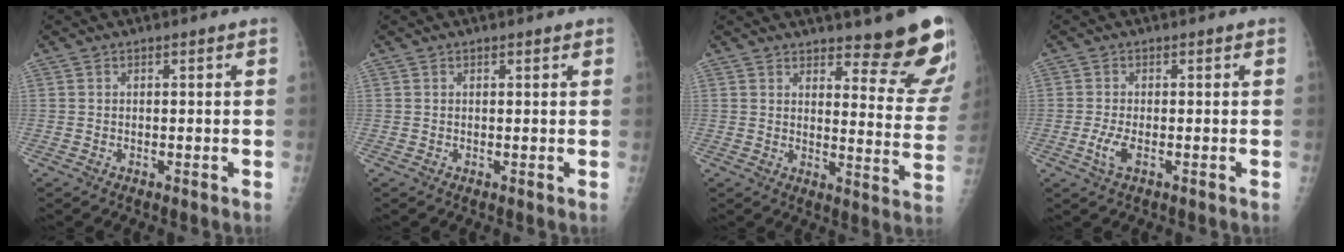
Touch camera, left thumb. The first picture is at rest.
{"total": 0.9, "force": [0.7, 0.3, 0.6], "torque": [-0.009, -0.002, 0.008]}
{"total": 15.1, "force": [11.6, 3.5, 9.0], "torque": [-0.072, -0.095, 0.140]}
{"total": 3.2, "force": [-0.8, 1.1, 2.9], "torque": [-0.070, -0.005, -0.017]}